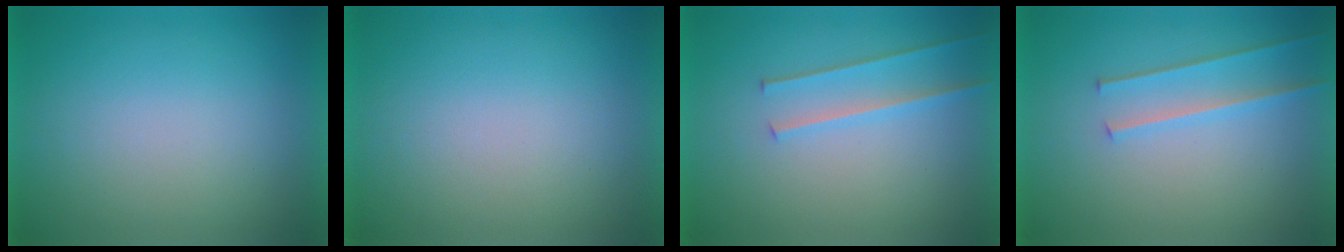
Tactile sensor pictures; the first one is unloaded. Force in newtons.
{"total": 1.1}
{"total": 2.2}
{"total": 2.0}